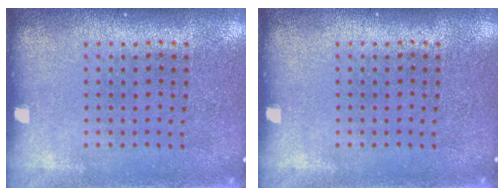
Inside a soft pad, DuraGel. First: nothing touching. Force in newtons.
{"total": 0.0}